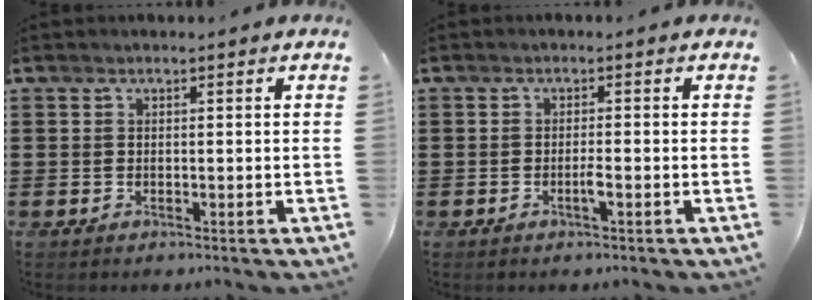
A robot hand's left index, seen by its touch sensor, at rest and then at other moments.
{"total": 1.5, "force": [-0.6, -0.1, 1.4], "torque": [-0.026, -0.002, -0.010]}